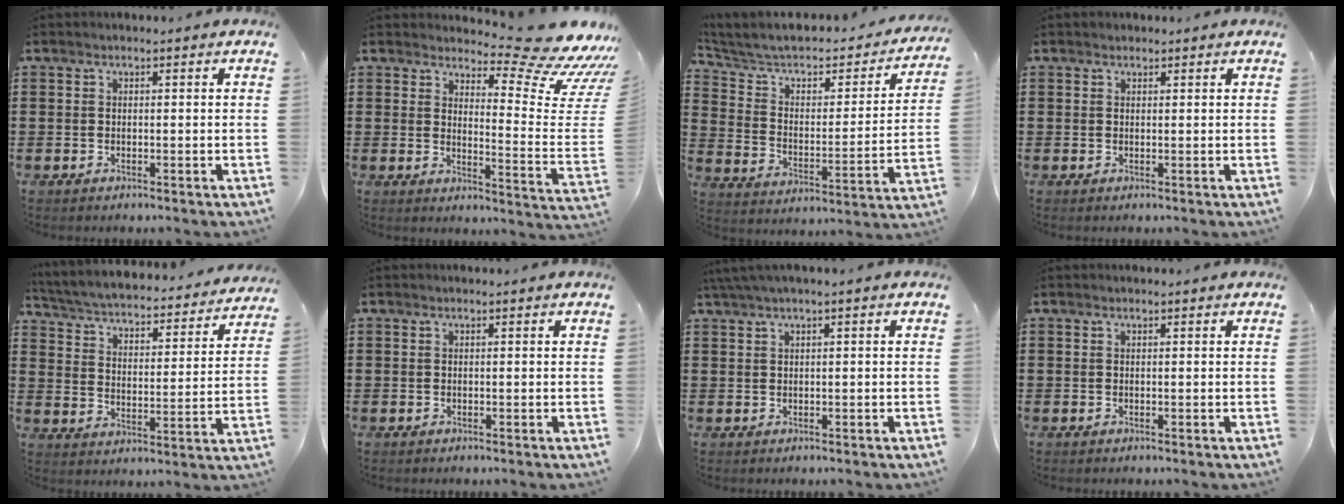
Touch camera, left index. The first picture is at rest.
{"total": 10.7, "force": [8.8, 1.6, 5.8], "torque": [-0.092, -0.078, 0.143]}
{"total": 5.7, "force": [4.2, 2.7, 2.8], "torque": [-0.079, -0.031, 0.066]}
{"total": 0.7, "force": [0.6, 0.4, 0.0], "torque": [-0.001, 0.003, 0.011]}
{"total": 2.7, "force": [2.5, 0.0, 0.9], "torque": [-0.036, -0.032, 0.031]}
{"total": 0.0}
{"total": 1.6, "force": [0.8, -0.1, 1.3], "torque": [-0.024, -0.002, 0.016]}
{"total": 0.0}